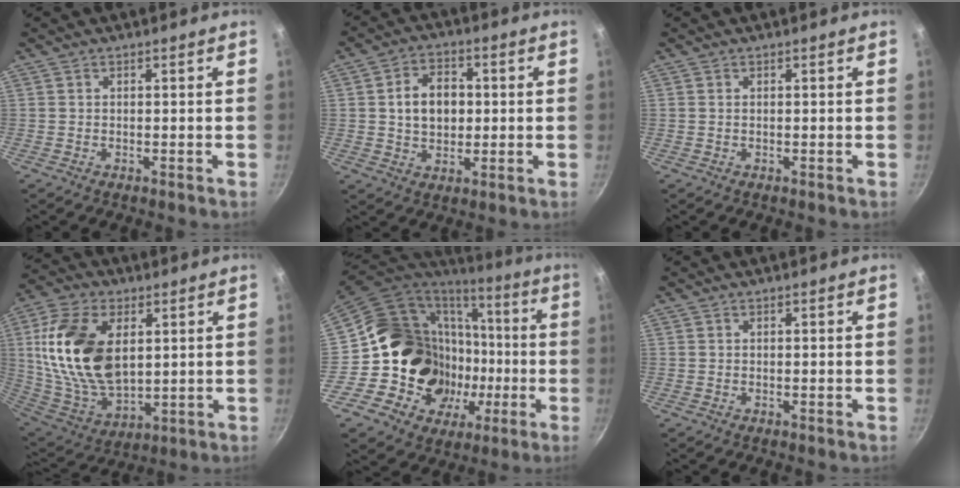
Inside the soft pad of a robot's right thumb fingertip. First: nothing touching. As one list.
[{"total": 9.0, "force": [0.8, 6.6, 6.0], "torque": [-0.077, 0.010, 0.011]}, {"total": 0.0}, {"total": 21.1, "force": [4.5, 12.8, 16.2], "torque": [-0.299, -0.019, 0.096]}, {"total": 21.8, "force": [0.3, 19.3, 10.2], "torque": [-0.151, 0.034, 0.027]}, {"total": 0.0}]